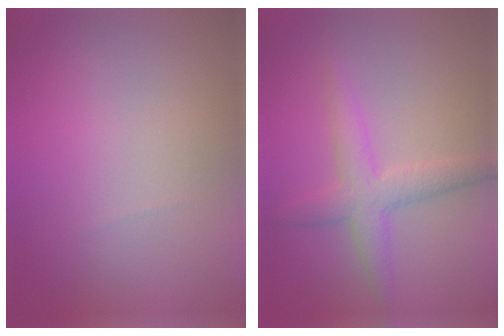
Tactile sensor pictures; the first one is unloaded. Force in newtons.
{"total": 3.4, "press": 3.4, "slide": 0.1}